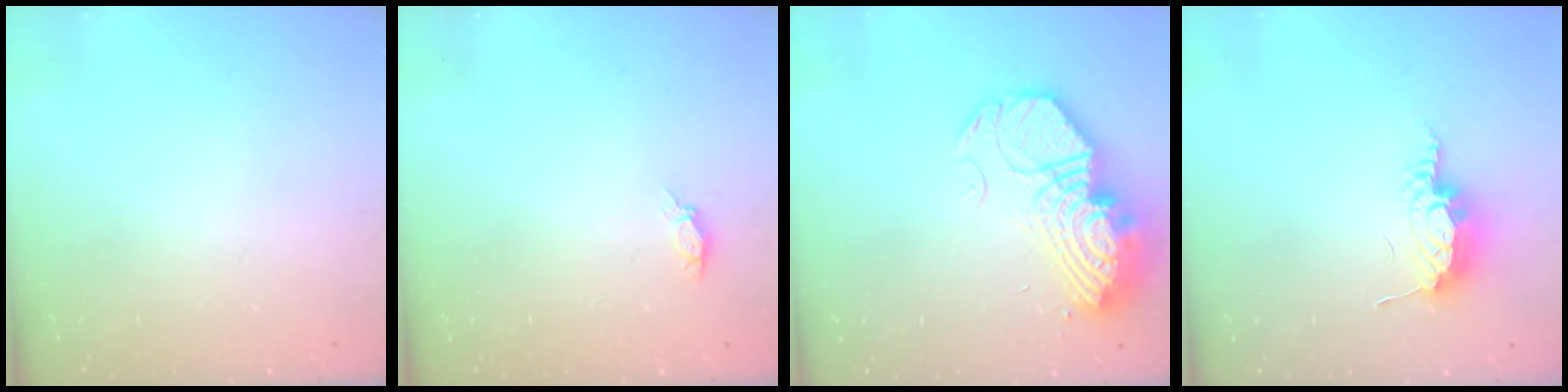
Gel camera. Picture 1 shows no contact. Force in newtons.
{"total": 3.8, "press": 3.5, "slide": 1.3}
{"total": 18.5, "press": 18.4, "slide": 1.7}
{"total": 8.7, "press": 8.6, "slide": 0.9}